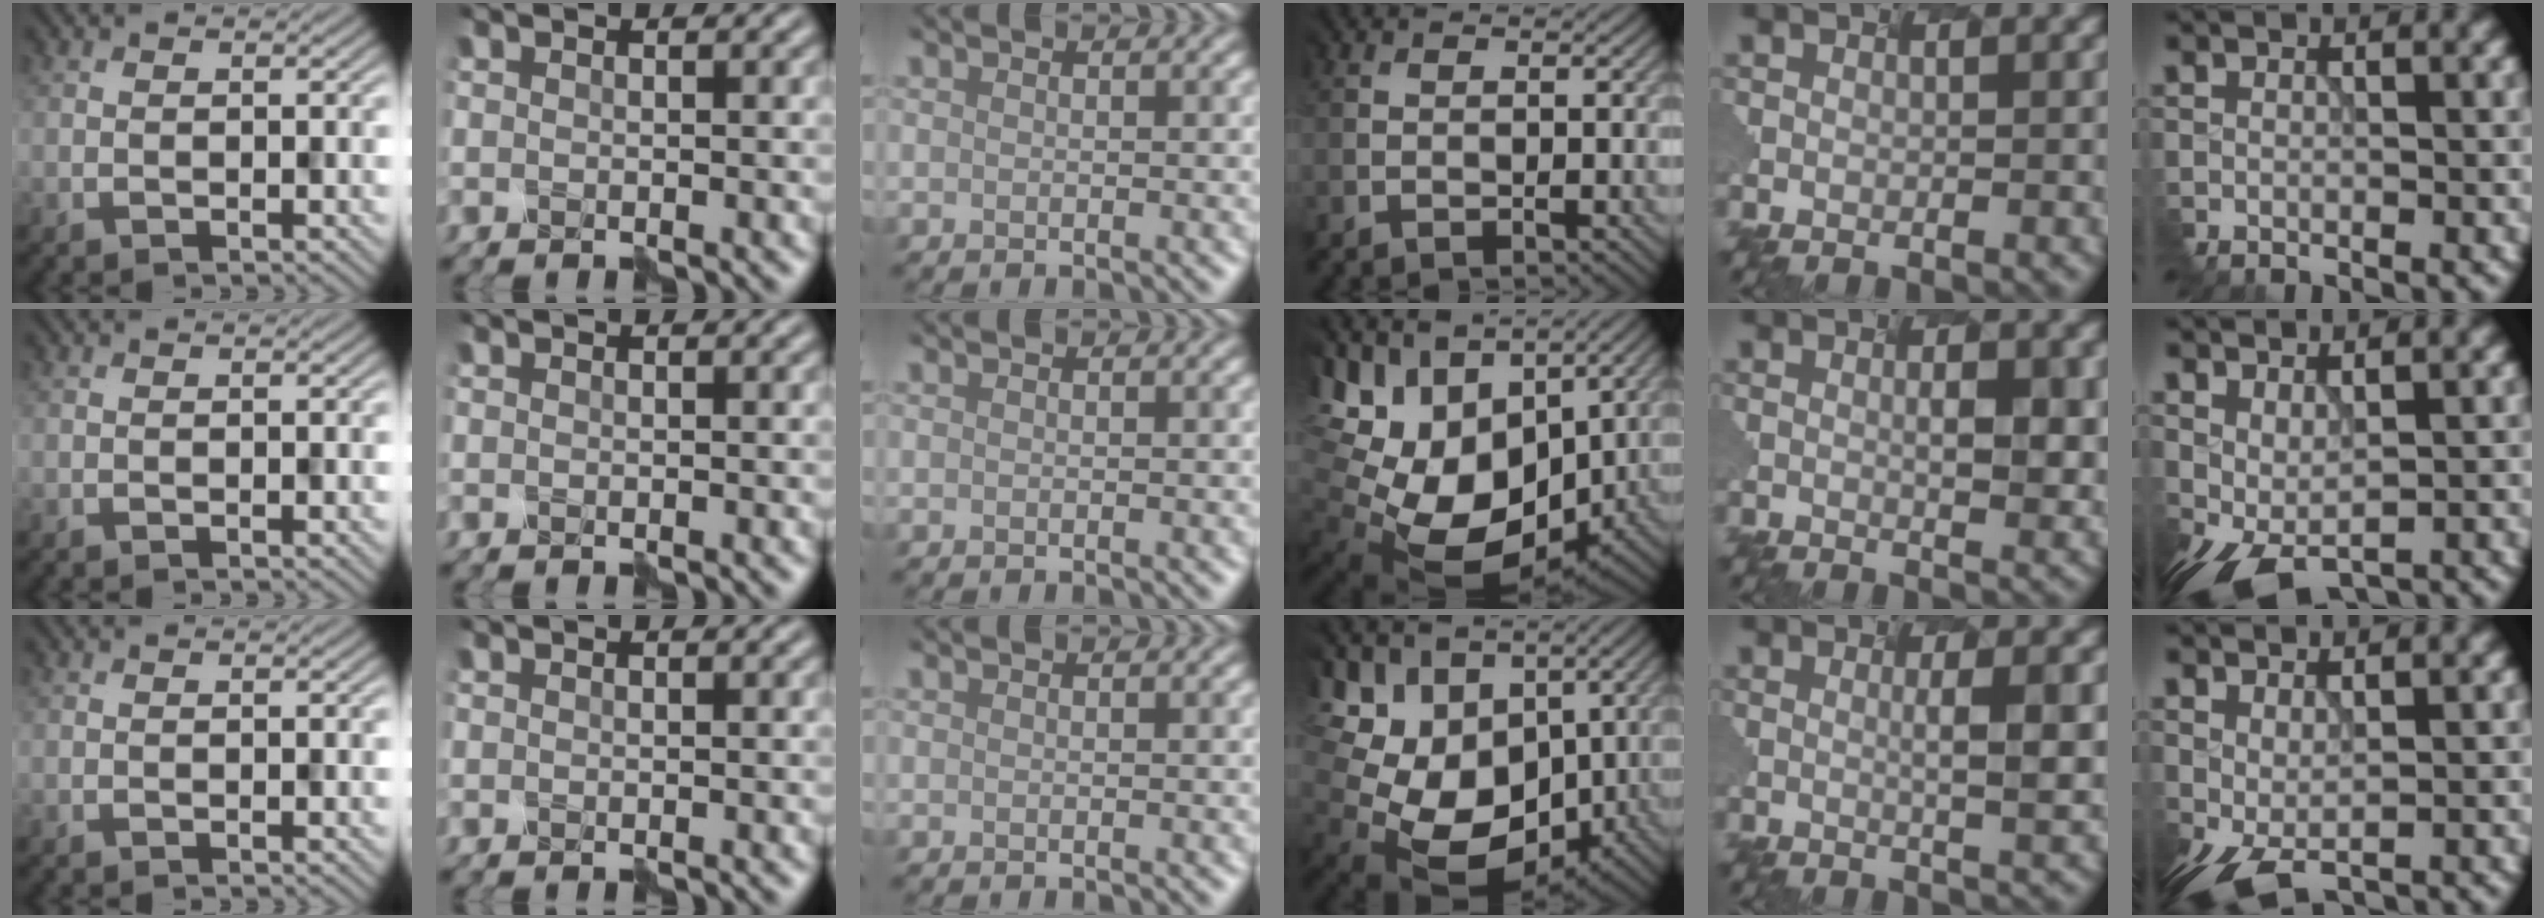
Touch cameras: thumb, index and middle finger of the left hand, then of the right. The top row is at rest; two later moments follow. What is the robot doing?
{"motion": "disassemble", "object": "velcro strap"}